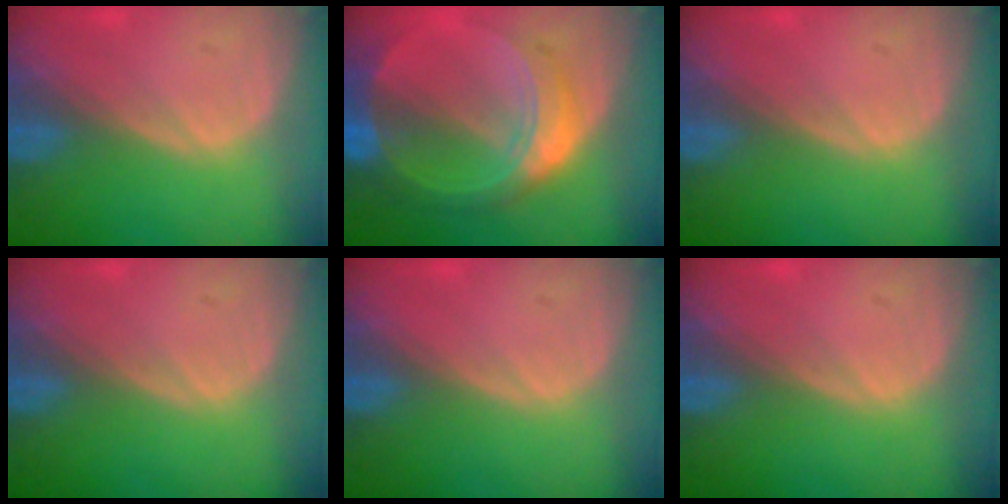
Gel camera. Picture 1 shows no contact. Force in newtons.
{"total": 8.7, "press": 8.7, "slide": 0.6}
{"total": 0.0}
{"total": 0.0}
{"total": 0.0}
{"total": 0.0}